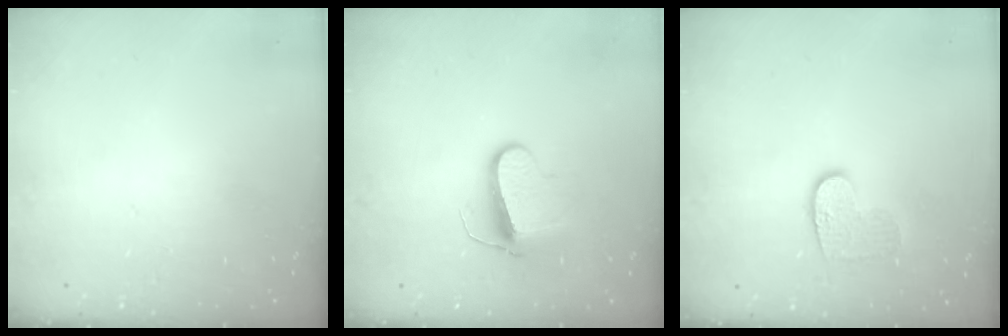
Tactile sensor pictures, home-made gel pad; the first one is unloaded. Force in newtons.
{"total": 10.3, "press": 10.2, "slide": 0.9}
{"total": 8.0, "press": 8.0, "slide": 0.3}